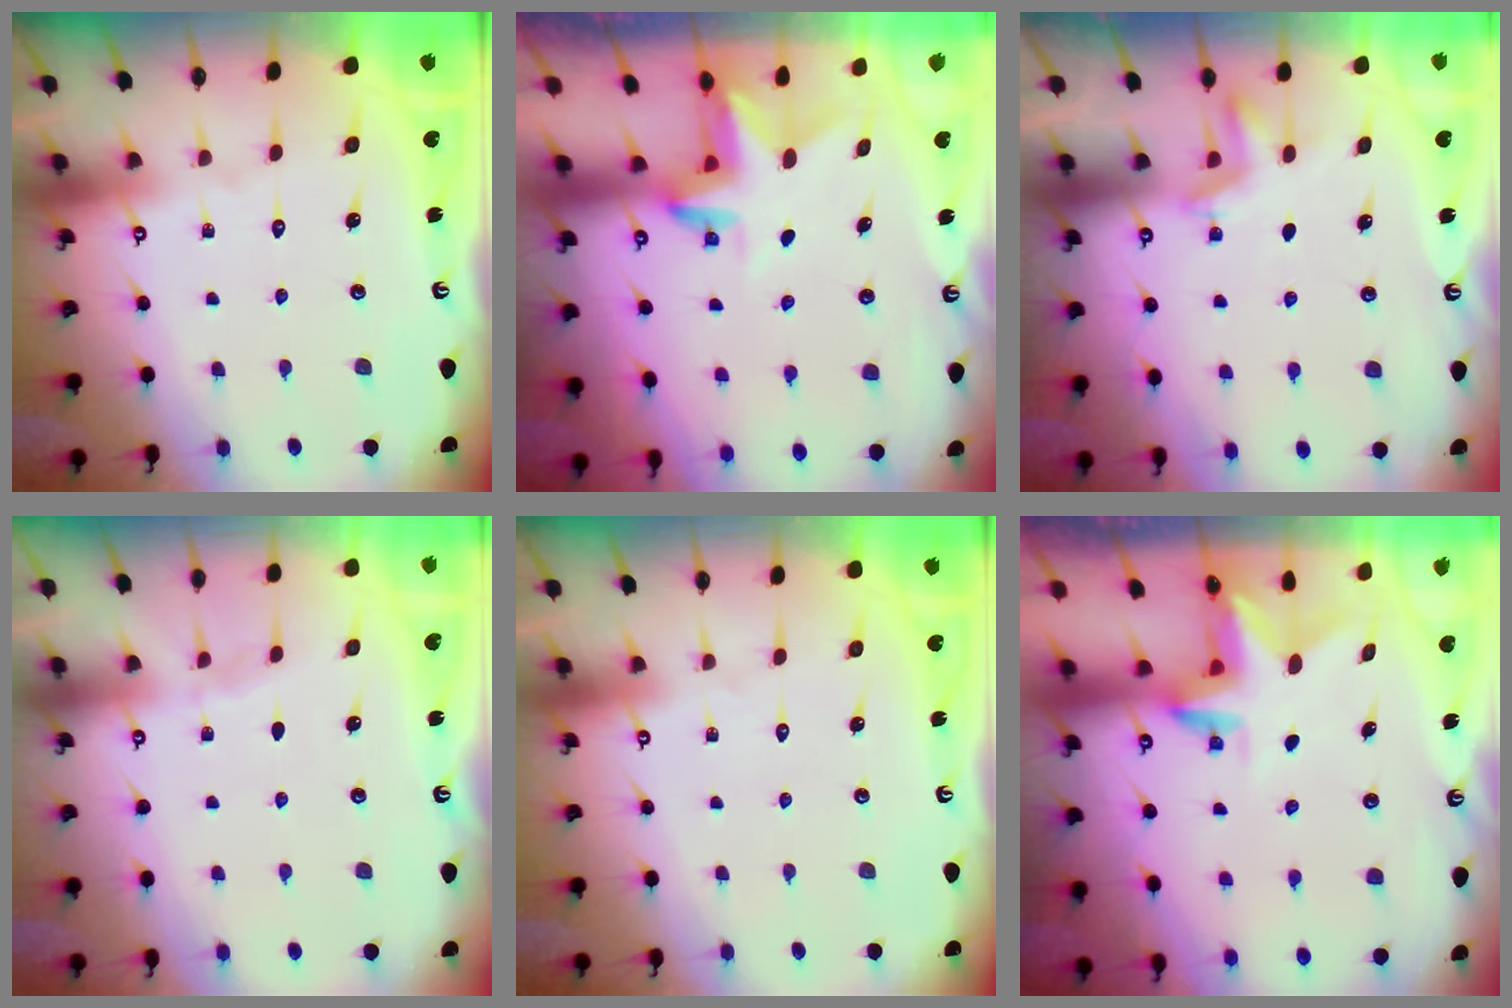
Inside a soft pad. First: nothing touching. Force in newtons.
{"total": 2.9, "press": 2.9, "slide": 0.2}
{"total": 3.6, "press": 3.4, "slide": 0.9}
{"total": 1.0, "press": 1.0, "slide": 0.3}
{"total": 0.0}
{"total": 3.1, "press": 3.0, "slide": 0.3}